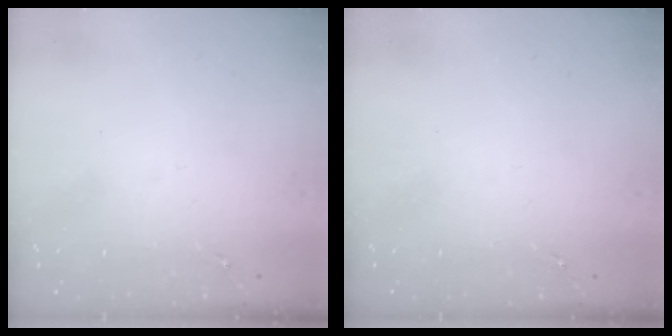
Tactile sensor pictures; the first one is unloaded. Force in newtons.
{"total": 0.0}